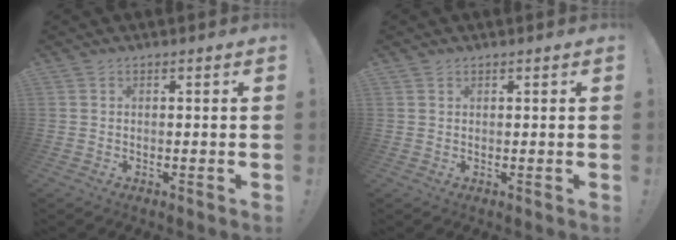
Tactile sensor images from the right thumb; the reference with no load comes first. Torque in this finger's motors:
{"motor_torque": [-0.05, -0.16, -0.33, 0.24, 0.11]}